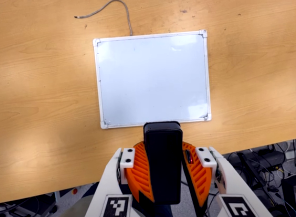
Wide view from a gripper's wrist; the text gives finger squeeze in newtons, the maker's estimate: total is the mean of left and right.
{"total": 10.7, "left": 10.4, "right": 11.1}